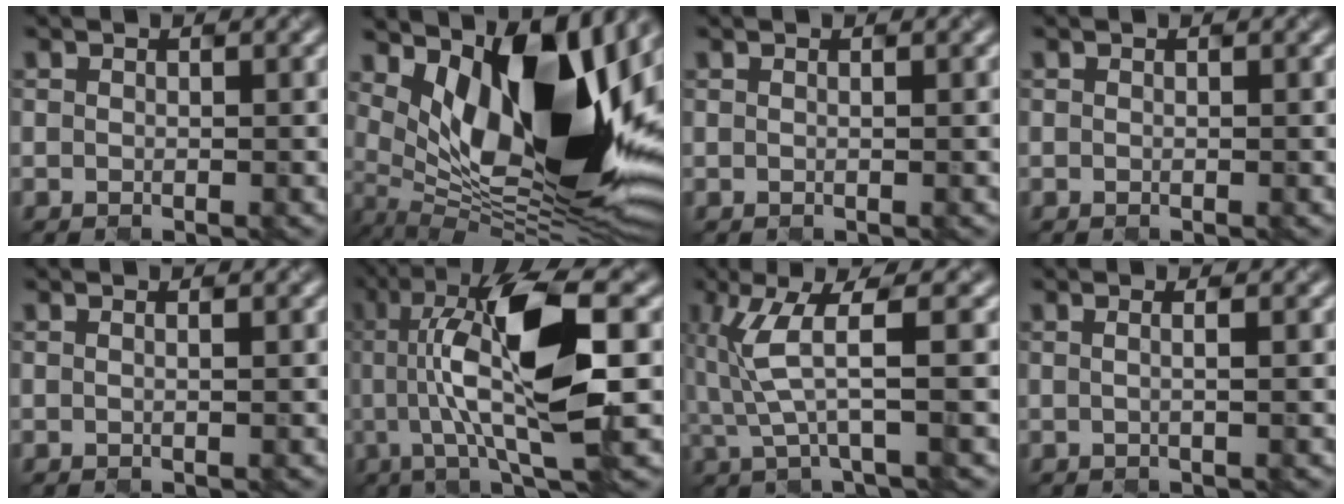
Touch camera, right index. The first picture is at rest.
{"total": 16.5, "force": [3.9, 7.1, 14.4], "torque": [-0.232, -0.002, 0.080]}
{"total": 0.8, "force": [0.3, 0.5, 0.6], "torque": [-0.006, 0.011, -0.003]}
{"total": 0.0}
{"total": 1.5, "force": [0.5, 0.9, 1.1], "torque": [-0.012, 0.020, -0.004]}
{"total": 10.9, "force": [0.4, 2.5, 10.6], "torque": [-0.205, 0.003, 0.031]}
{"total": 4.0, "force": [0.0, 0.2, 4.0], "torque": [-0.112, 0.001, 0.024]}
{"total": 1.8, "force": [0.1, 0.8, 1.6], "torque": [-0.021, 0.014, -0.004]}